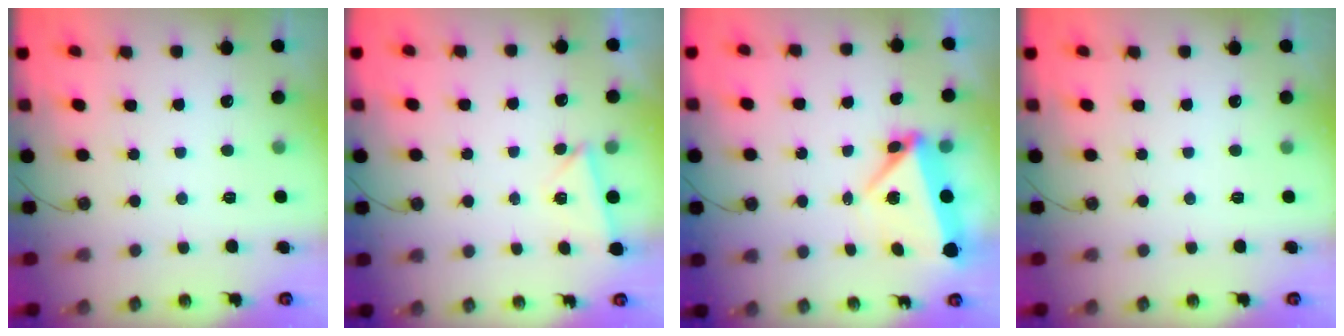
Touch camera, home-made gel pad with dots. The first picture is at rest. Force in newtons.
{"total": 2.0, "press": 1.7, "slide": 1.0}
{"total": 5.5, "press": 5.1, "slide": 2.0}
{"total": 0.0}